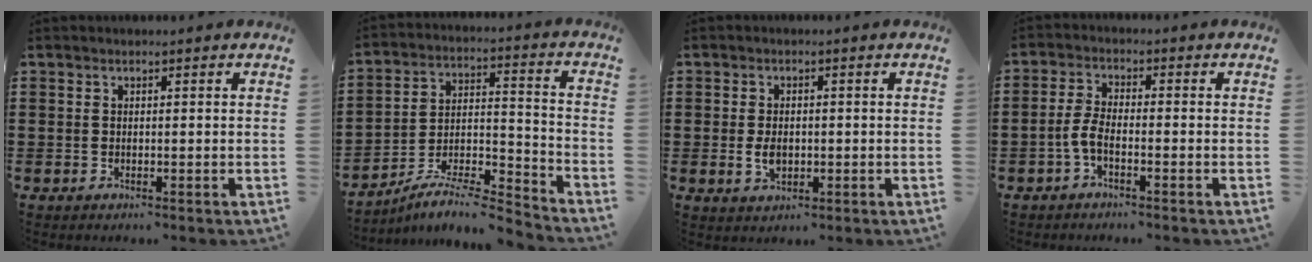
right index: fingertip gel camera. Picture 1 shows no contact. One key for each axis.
{"total": 7.0, "fx": -6.5, "fy": 0.6, "fz": 2.6, "tx": -0.045, "ty": -0.001, "tz": -0.129}
{"total": 3.0, "fx": -0.3, "fy": 1.8, "fz": 2.3, "tx": -0.051, "ty": -0.001, "tz": -0.006}
{"total": 3.6, "fx": -1.6, "fy": 1.2, "fz": 3.0, "tx": -0.081, "ty": -0.005, "tz": -0.037}